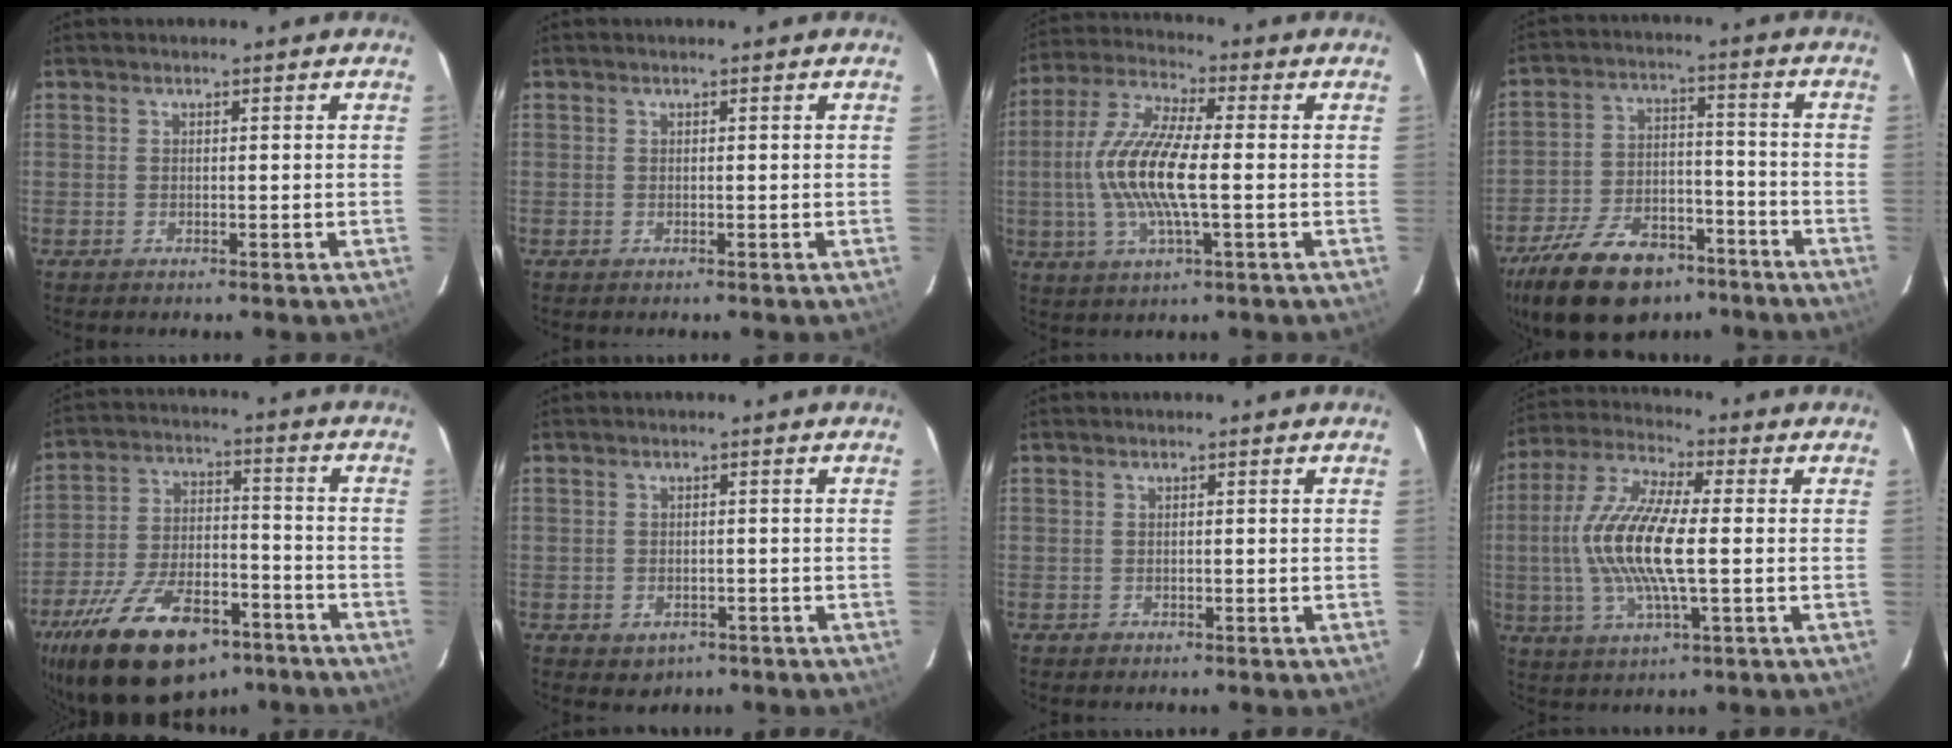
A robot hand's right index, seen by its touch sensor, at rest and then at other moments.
{"total": 0.0}
{"total": 13.9, "force": [-1.1, 3.2, 13.5], "torque": [-0.277, 0.003, -0.028]}
{"total": 20.3, "force": [-14.1, 10.4, 10.3], "torque": [-0.224, 0.001, -0.221]}
{"total": 24.4, "force": [-16.1, 11.2, 14.4], "torque": [-0.287, -0.017, -0.249]}
{"total": 3.4, "force": [-1.4, 2.9, 1.2], "torque": [-0.029, 0.000, -0.008]}
{"total": 0.7, "force": [-0.4, 0.5, 0.1], "torque": [0.001, 0.000, -0.005]}
{"total": 15.3, "force": [-0.6, 3.9, 14.8], "torque": [-0.303, 0.003, -0.019]}